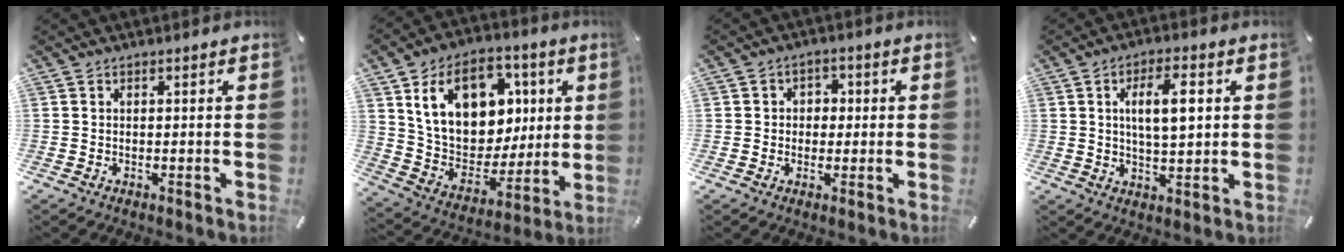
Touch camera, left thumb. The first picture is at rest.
{"total": 19.0, "force": [6.6, 14.3, 10.7], "torque": [-0.188, -0.009, 0.130]}
{"total": 3.4, "force": [-0.5, 3.3, 1.0], "torque": [-0.016, 0.011, -0.014]}
{"total": 9.2, "force": [2.2, 3.7, 8.2], "torque": [-0.146, -0.001, 0.029]}